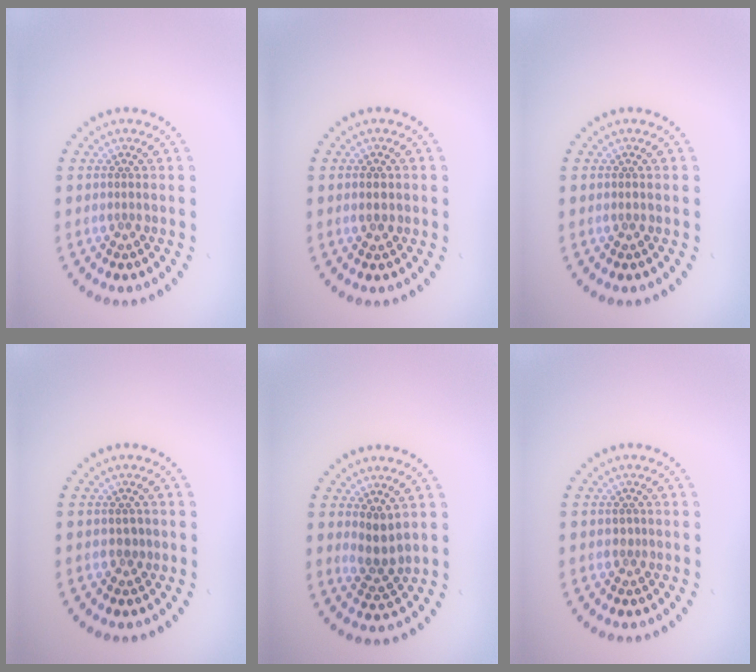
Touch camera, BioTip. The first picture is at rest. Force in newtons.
{"total": 1.0, "press": 1.0, "slide": 0.1}
{"total": 0.5, "press": 0.5, "slide": 0.2}
{"total": 0.8, "press": 0.7, "slide": 0.4}
{"total": 2.3, "press": 1.8, "slide": 1.3}
{"total": 0.6, "press": 0.5, "slide": 0.4}